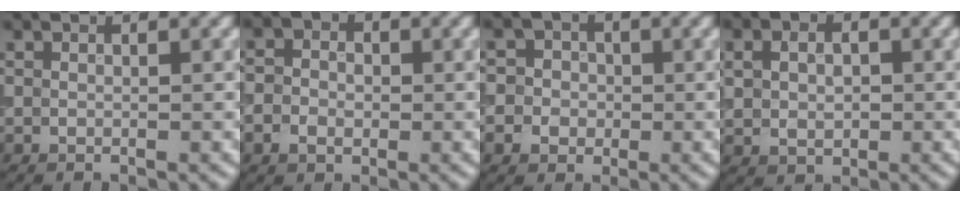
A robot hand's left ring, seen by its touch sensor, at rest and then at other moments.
{"total": 3.4, "force": [-0.5, 2.9, 1.8], "torque": [-0.016, 0.006, -0.024]}
{"total": 6.1, "force": [-0.9, 5.8, 1.7], "torque": [-0.017, 0.016, -0.049]}
{"total": 3.1, "force": [0.3, 2.4, 1.9], "torque": [-0.043, -0.001, 0.008]}